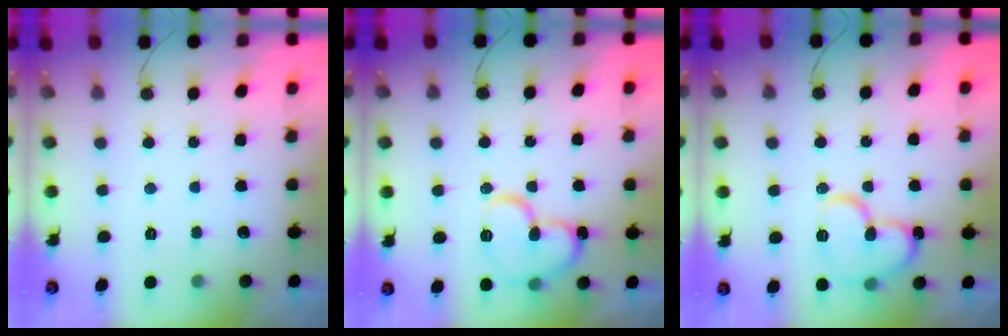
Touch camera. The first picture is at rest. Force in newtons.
{"total": 14.0, "press": 13.9, "slide": 1.6}
{"total": 14.0, "press": 13.9, "slide": 1.6}